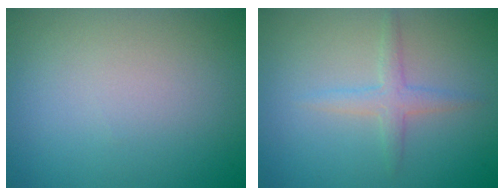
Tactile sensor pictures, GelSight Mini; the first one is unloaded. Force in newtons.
{"total": 1.7, "press": 1.7, "slide": 0.1}